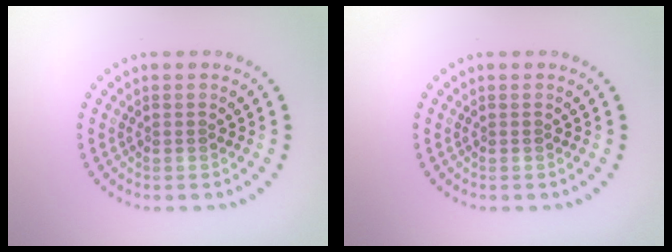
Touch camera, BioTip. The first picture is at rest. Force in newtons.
{"total": 0.0}